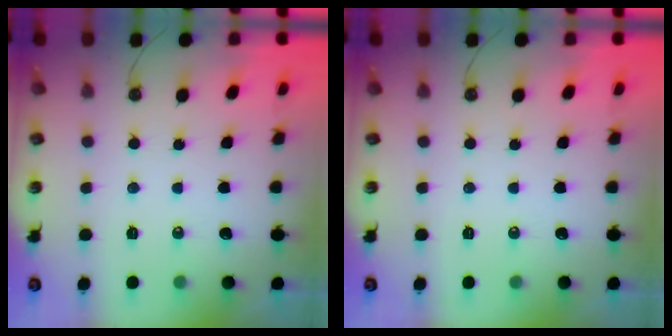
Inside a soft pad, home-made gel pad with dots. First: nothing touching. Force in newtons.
{"total": 0.0}